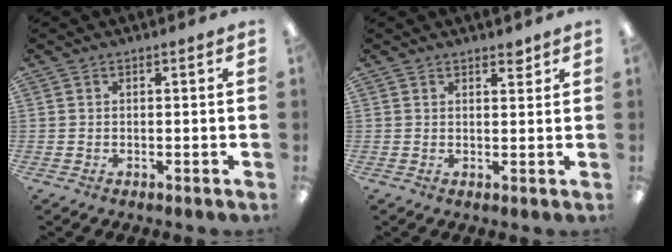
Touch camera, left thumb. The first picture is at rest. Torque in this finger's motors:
{"motor_torque": [-0.11, -0.01, -0.50, 0.03, 0.03]}